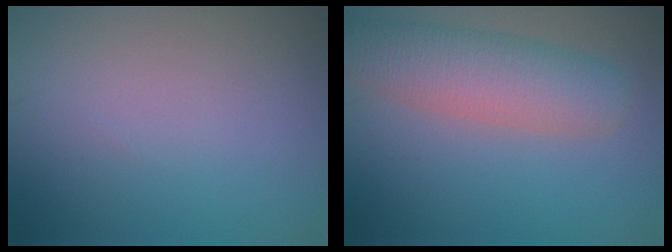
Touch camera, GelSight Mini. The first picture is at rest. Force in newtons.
{"total": 5.7, "press": 5.7, "slide": 0.3}